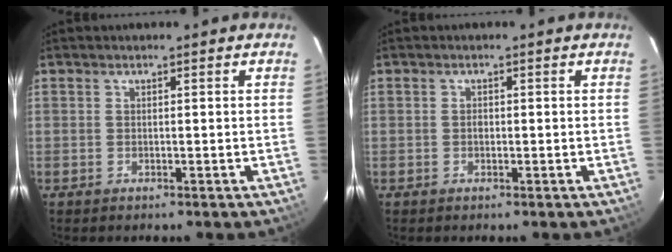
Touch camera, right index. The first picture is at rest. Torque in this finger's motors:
{"motor_torque": [0.08, 0.09, 0.06, 0.01]}